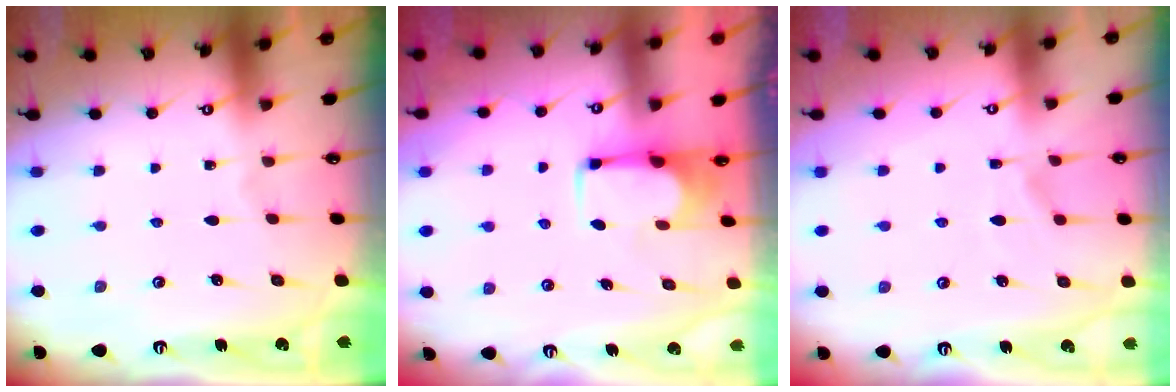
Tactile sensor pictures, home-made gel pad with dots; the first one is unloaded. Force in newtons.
{"total": 1.8, "press": 1.7, "slide": 0.6}
{"total": 1.7, "press": 1.1, "slide": 1.2}